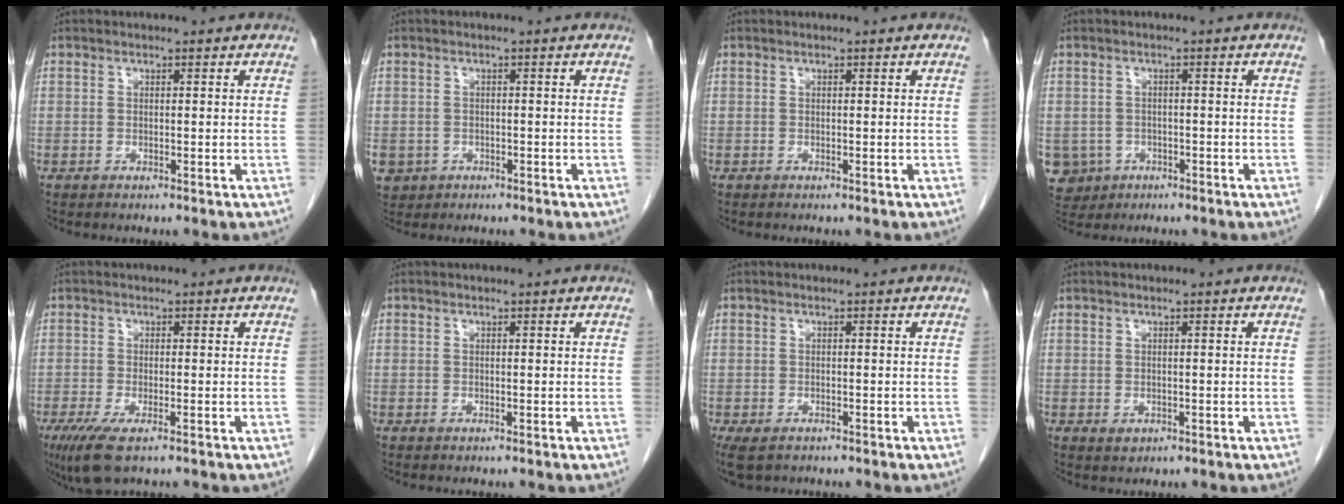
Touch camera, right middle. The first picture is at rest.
{"total": 4.7, "force": [-2.2, 4.0, 1.0], "torque": [-0.025, 0.001, -0.031]}
{"total": 0.0}
{"total": 6.5, "force": [-2.8, 5.8, 0.9], "torque": [-0.032, 0.005, -0.040]}
{"total": 5.3, "force": [-3.2, 1.2, 4.0], "torque": [-0.079, -0.017, -0.053]}
{"total": 0.0}
{"total": 3.9, "force": [-2.7, 2.0, 1.9], "torque": [-0.040, -0.009, -0.040]}
{"total": 1.0, "force": [-0.3, 0.8, 0.6], "torque": [-0.010, -0.001, 0.001]}